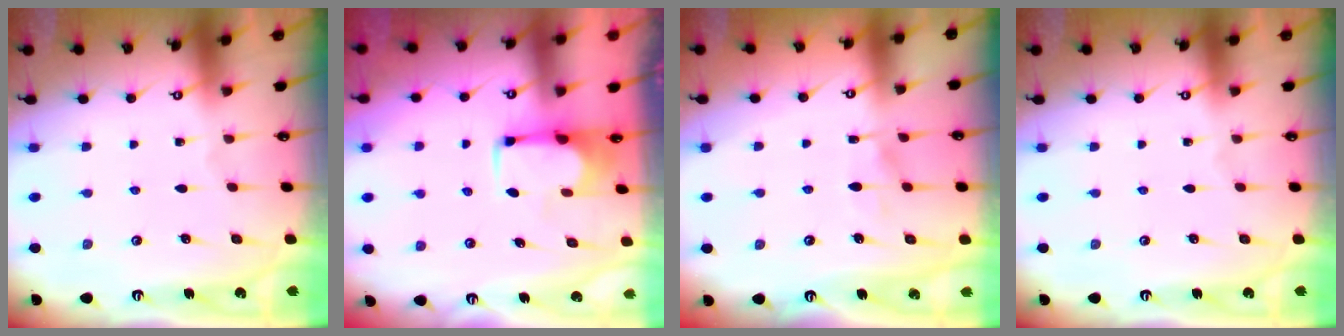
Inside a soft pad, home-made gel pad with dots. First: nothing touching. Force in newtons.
{"total": 1.6, "press": 1.5, "slide": 0.6}
{"total": 5.8, "press": 5.8, "slide": 0.5}
{"total": 0.0}